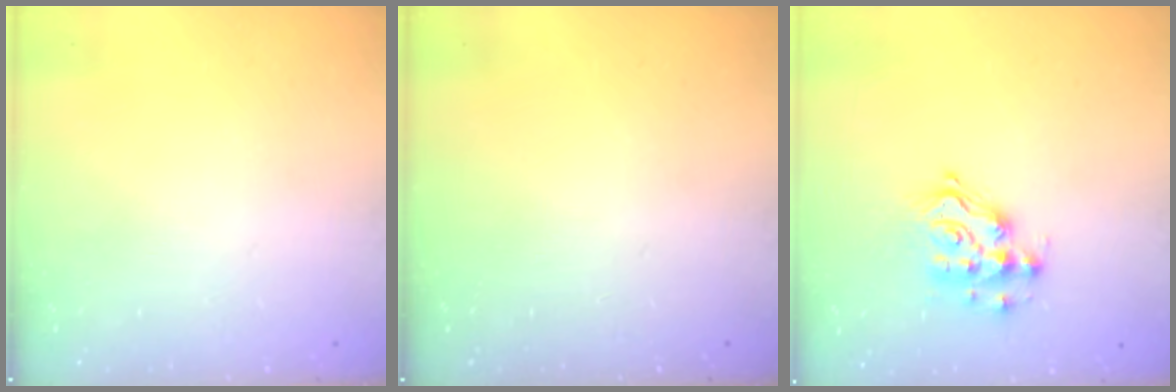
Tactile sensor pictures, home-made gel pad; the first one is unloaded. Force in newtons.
{"total": 0.0}
{"total": 13.9, "press": 13.9, "slide": 1.0}